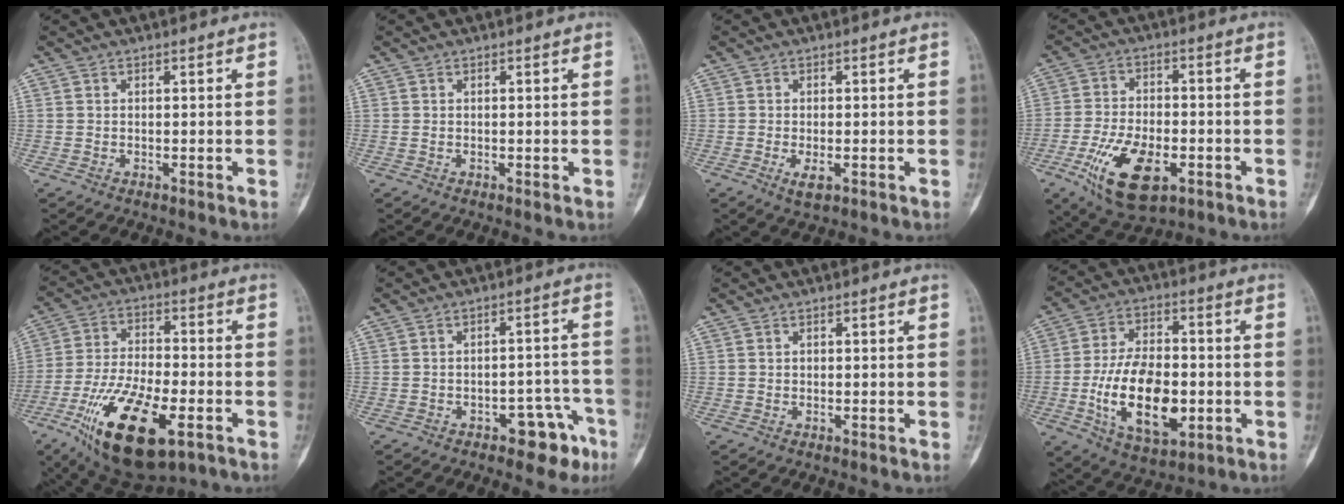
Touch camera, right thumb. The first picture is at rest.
{"total": 0.0}
{"total": 2.7, "force": [-1.0, 1.2, 2.2], "torque": [-0.043, -0.004, -0.017]}
{"total": 14.1, "force": [-5.7, 7.1, 10.8], "torque": [-0.192, 0.009, -0.094]}
{"total": 20.3, "force": [-9.0, 8.4, 16.1], "torque": [-0.309, 0.016, -0.147]}
{"total": 7.9, "force": [-4.6, 4.0, 5.1], "torque": [-0.033, 0.045, -0.054]}
{"total": 0.0}
{"total": 17.6, "force": [-3.6, 9.6, 14.3], "torque": [-0.234, 0.009, -0.051]}